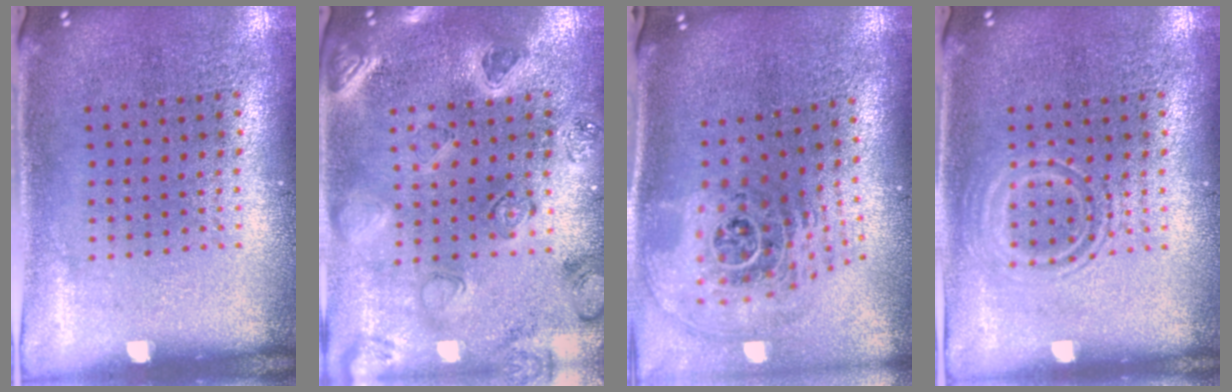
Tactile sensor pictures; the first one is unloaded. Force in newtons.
{"total": 1.4, "press": 1.4, "slide": 0.2}
{"total": 2.6, "press": 1.8, "slide": 1.9}
{"total": 2.1, "press": 2.1, "slide": 0.3}